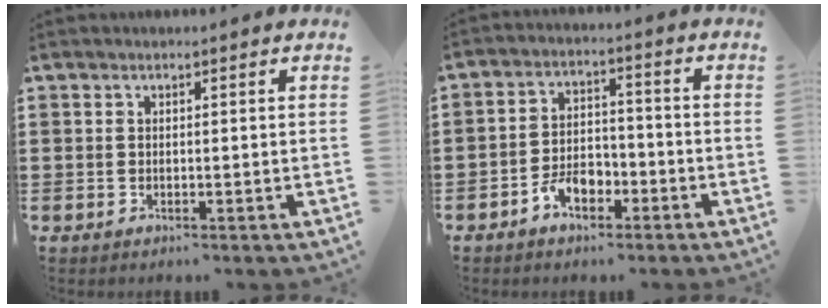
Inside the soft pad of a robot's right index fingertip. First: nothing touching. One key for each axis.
{"total": 5.2, "fx": -3.3, "fy": 2.7, "fz": 3.0, "tx": -0.064, "ty": 0.005, "tz": -0.063}